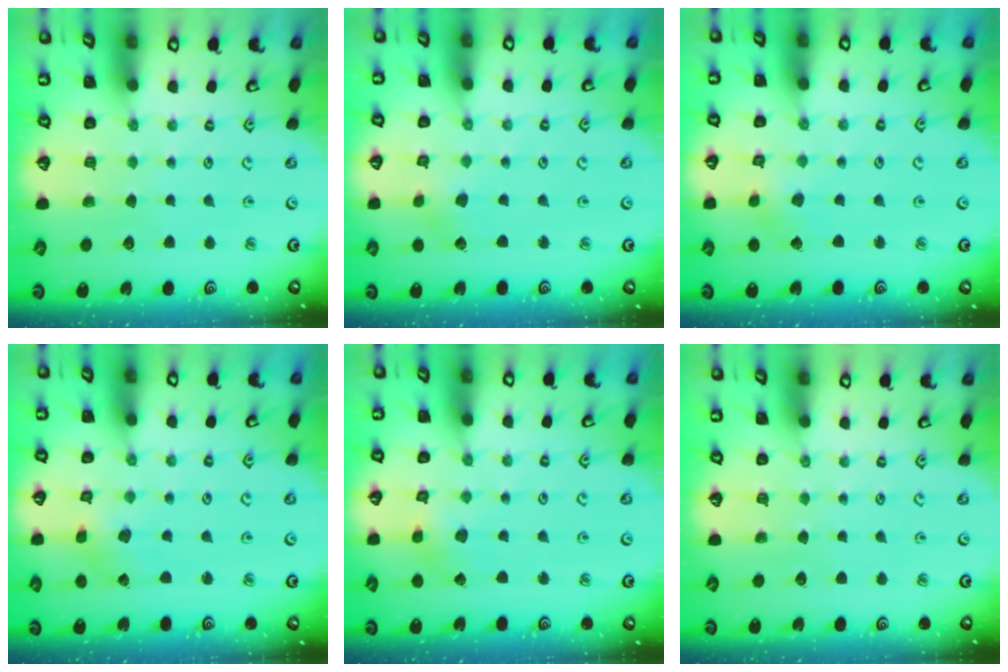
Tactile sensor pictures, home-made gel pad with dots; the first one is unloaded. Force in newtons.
{"total": 2.6, "press": 2.6, "slide": 0.4}
{"total": 2.4, "press": 2.4, "slide": 0.2}
{"total": 2.7, "press": 2.7, "slide": 0.4}
{"total": 2.8, "press": 2.8, "slide": 0.3}
{"total": 0.0}